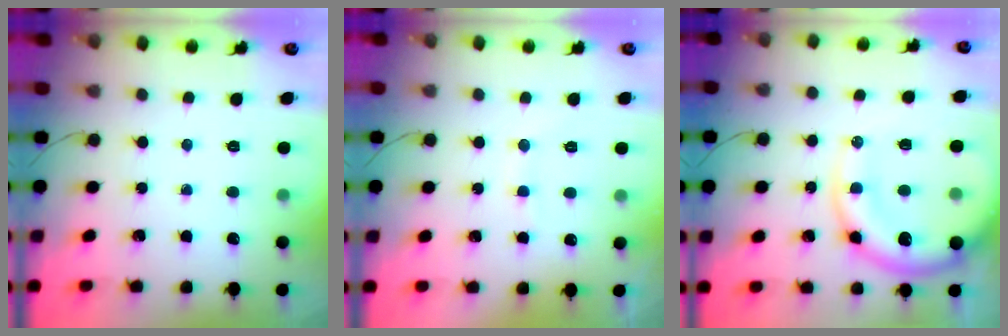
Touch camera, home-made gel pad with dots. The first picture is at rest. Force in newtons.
{"total": 6.8, "press": 6.8, "slide": 0.9}
{"total": 14.6, "press": 14.1, "slide": 3.7}